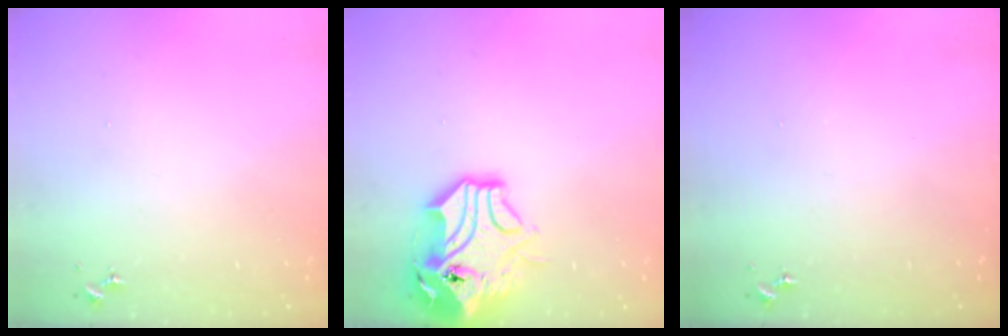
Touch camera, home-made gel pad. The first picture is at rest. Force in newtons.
{"total": 17.8, "press": 17.5, "slide": 2.8}
{"total": 0.0}